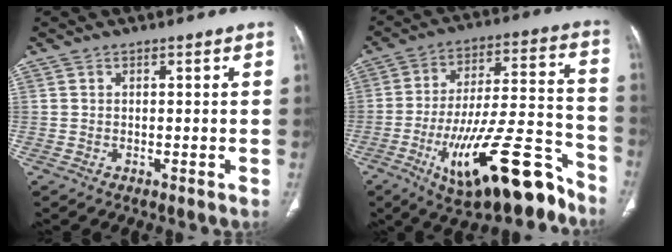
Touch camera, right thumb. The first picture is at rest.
{"total": 23.1, "force": [-13.0, 7.4, 17.6], "torque": [-0.259, 0.075, -0.203]}